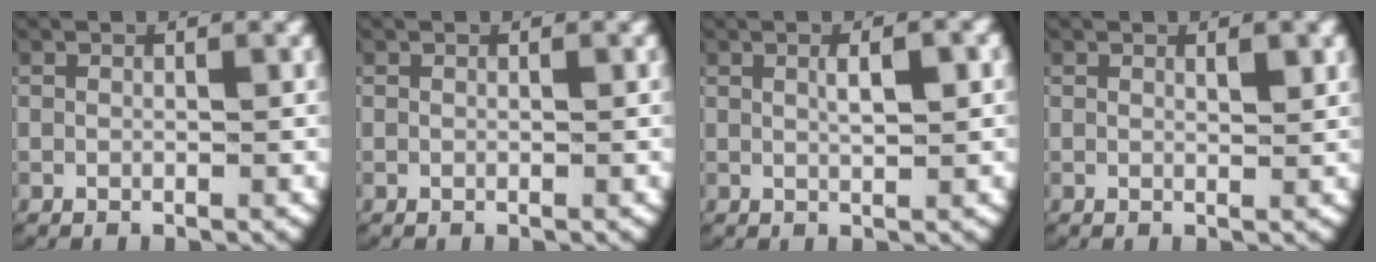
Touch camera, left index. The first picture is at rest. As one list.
[{"total": 0.0}, {"total": 2.2, "force": [0.5, 0.4, 2.1], "torque": [-0.031, -0.001, 0.013]}, {"total": 0.9, "force": [0.6, 0.1, 0.7], "torque": [-0.009, -0.007, 0.011]}]